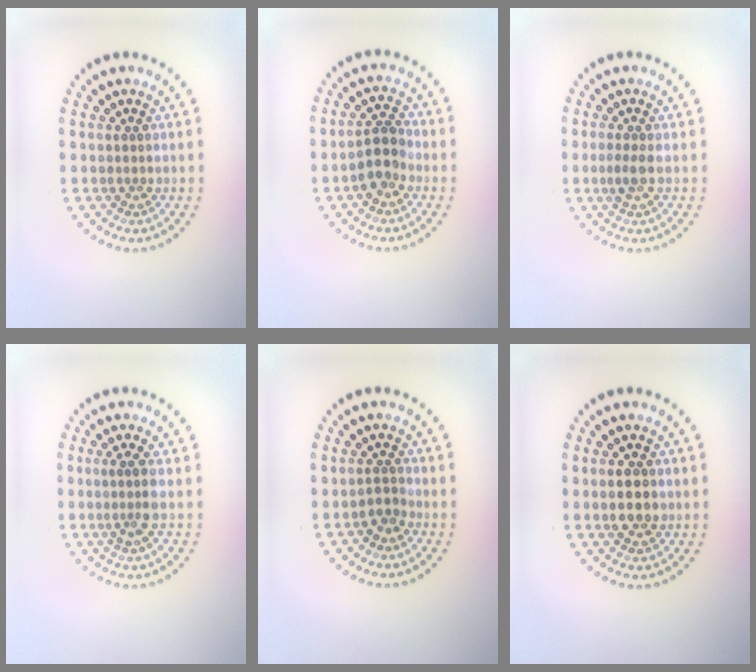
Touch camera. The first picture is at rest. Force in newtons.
{"total": 3.0, "press": 2.8, "slide": 1.1}
{"total": 1.4, "press": 1.3, "slide": 0.5}
{"total": 2.3, "press": 1.9, "slide": 1.3}
{"total": 1.4, "press": 1.2, "slide": 0.8}
{"total": 2.3, "press": 2.3, "slide": 0.1}